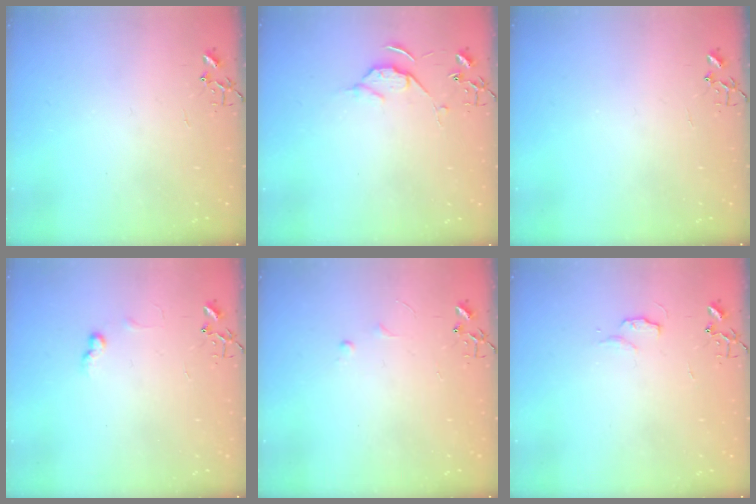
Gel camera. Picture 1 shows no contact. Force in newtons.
{"total": 5.7, "press": 5.7, "slide": 0.8}
{"total": 0.0}
{"total": 5.5, "press": 5.5, "slide": 0.8}
{"total": 3.4, "press": 3.4, "slide": 0.5}
{"total": 4.9, "press": 4.9, "slide": 0.6}